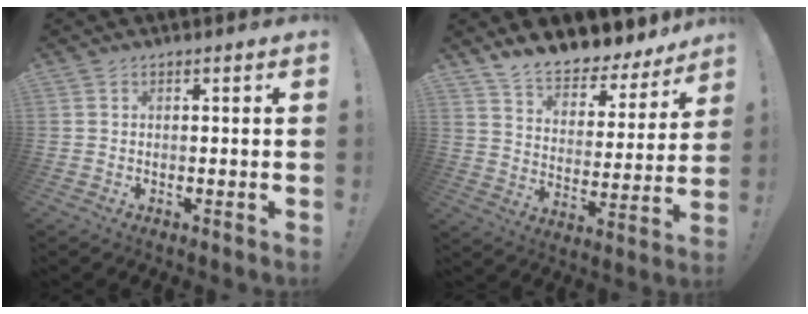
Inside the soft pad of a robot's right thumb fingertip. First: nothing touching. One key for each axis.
{"total": 11.0, "fx": 10.4, "fy": 2.9, "fz": 2.4, "tx": -0.054, "ty": -0.094, "tz": 0.183}